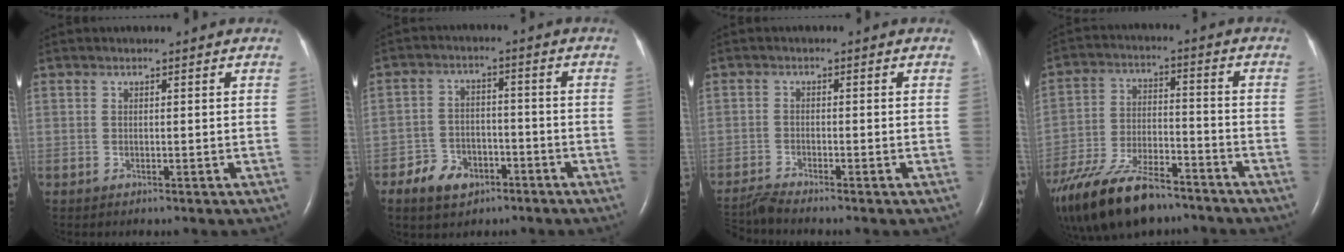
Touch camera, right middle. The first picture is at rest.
{"total": 1.2, "force": [-0.8, 0.7, 0.6], "torque": [-0.013, 0.001, -0.011]}
{"total": 3.3, "force": [-3.1, -1.1, 0.4], "torque": [-0.020, -0.021, -0.062]}
{"total": 20.3, "force": [-15.4, 7.2, 11.0], "torque": [-0.248, -0.025, -0.268]}